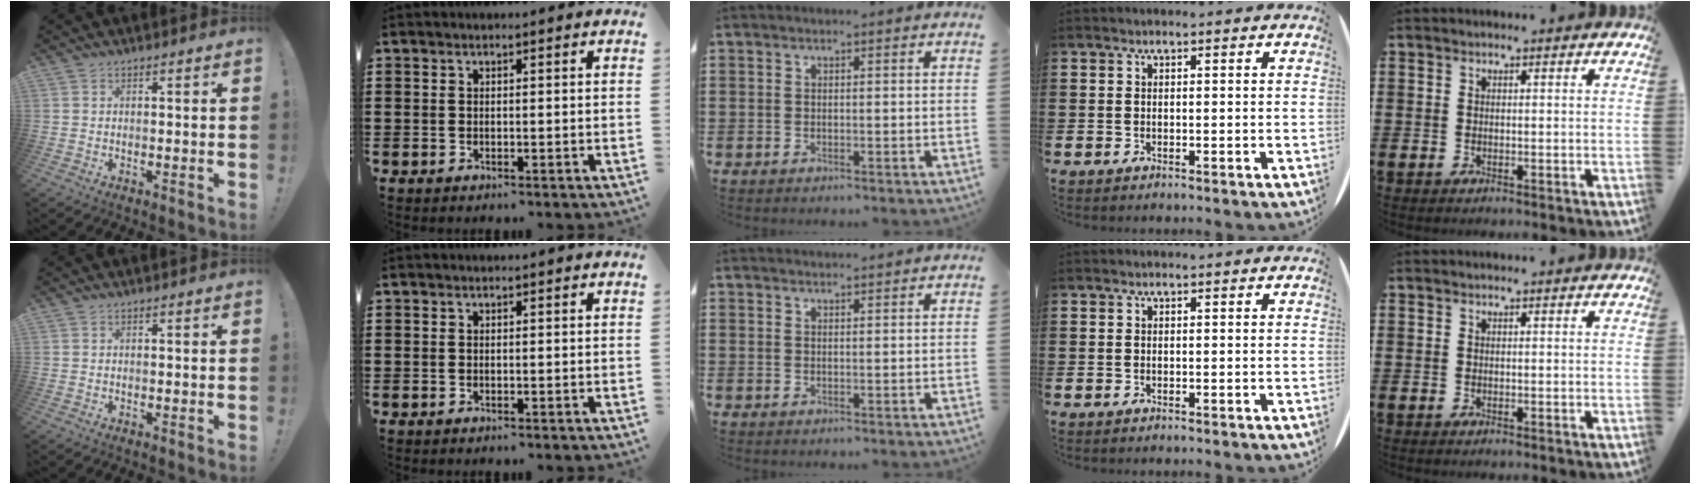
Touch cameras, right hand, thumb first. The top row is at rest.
{"middle": {"total": 1.2, "force": [1.2, 0.0, 0.1], "torque": [-0.003, -0.001, 0.022]}}